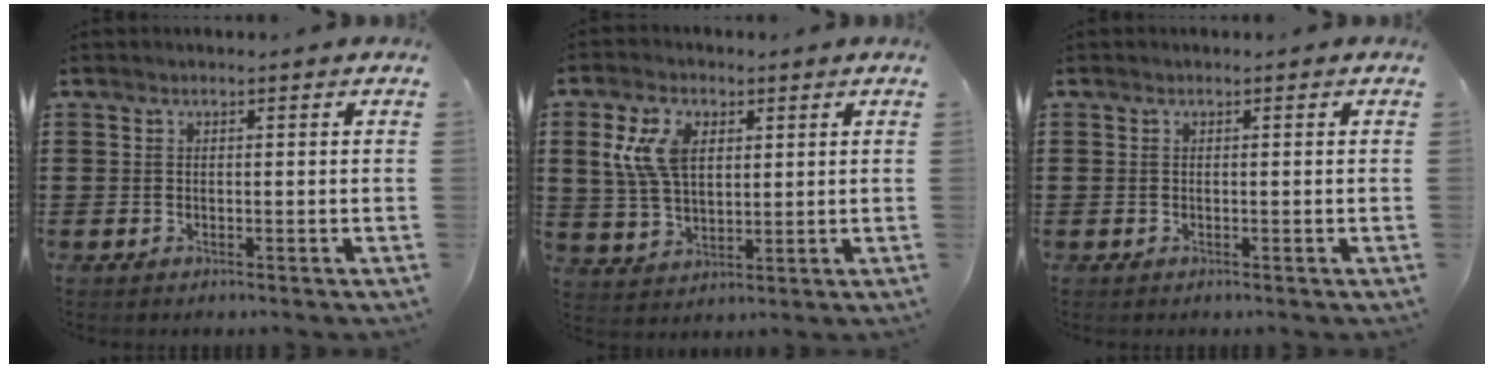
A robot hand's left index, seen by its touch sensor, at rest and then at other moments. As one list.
[{"total": 7.8, "force": [2.9, 4.7, 5.6], "torque": [-0.139, 0.009, 0.049]}, {"total": 0.0}]